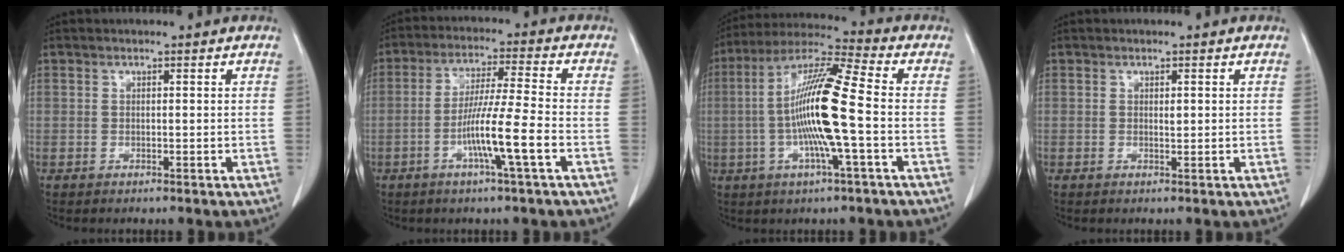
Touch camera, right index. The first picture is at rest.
{"total": 9.4, "force": [-3.3, -0.9, 8.8], "torque": [-0.164, -0.006, -0.064]}
{"total": 14.5, "force": [-1.7, 0.2, 14.4], "torque": [-0.276, 0.003, -0.044]}
{"total": 0.8, "force": [0.2, 0.3, 0.7], "torque": [-0.013, -0.002, 0.003]}